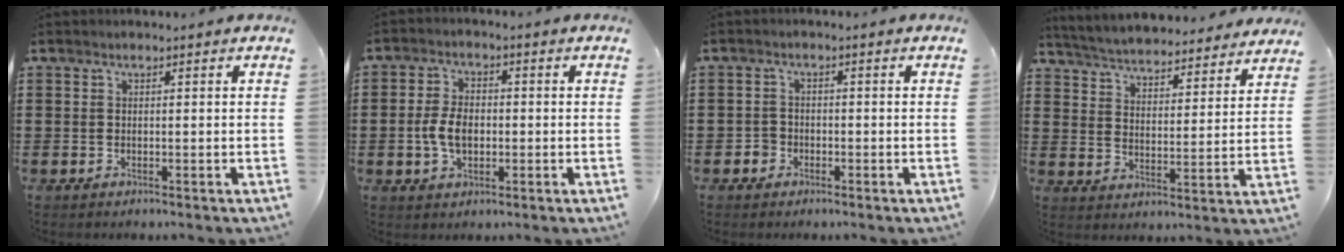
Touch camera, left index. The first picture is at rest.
{"total": 5.3, "force": [-0.8, 3.2, 4.2], "torque": [-0.099, 0.000, -0.020]}
{"total": 1.7, "force": [-1.1, 1.3, 0.2], "torque": [-0.010, 0.002, -0.025]}
{"total": 4.7, "force": [4.7, -0.2, 0.1], "torque": [-0.027, -0.038, 0.078]}